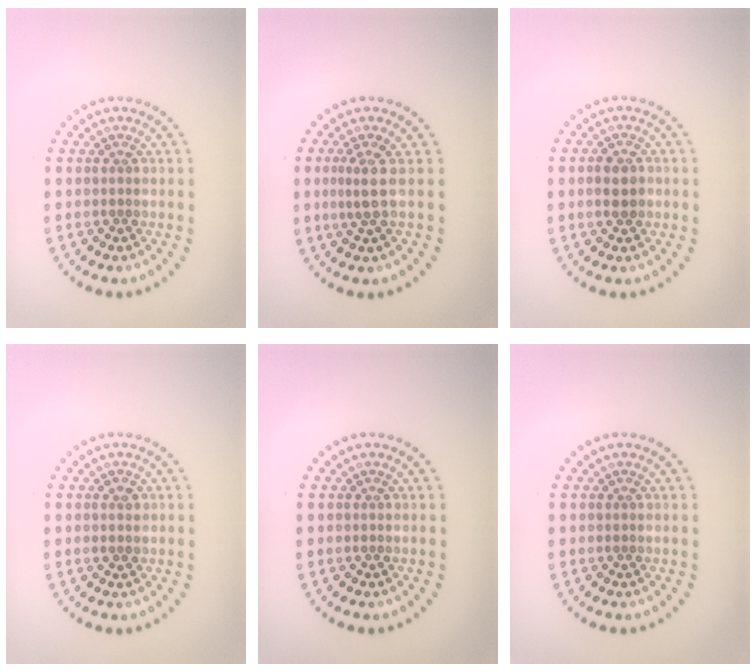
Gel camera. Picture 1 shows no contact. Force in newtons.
{"total": 1.8, "press": 1.3, "slide": 1.3}
{"total": 2.2, "press": 2.2, "slide": 0.1}
{"total": 1.0, "press": 1.0, "slide": 0.3}
{"total": 0.0}
{"total": 0.0}